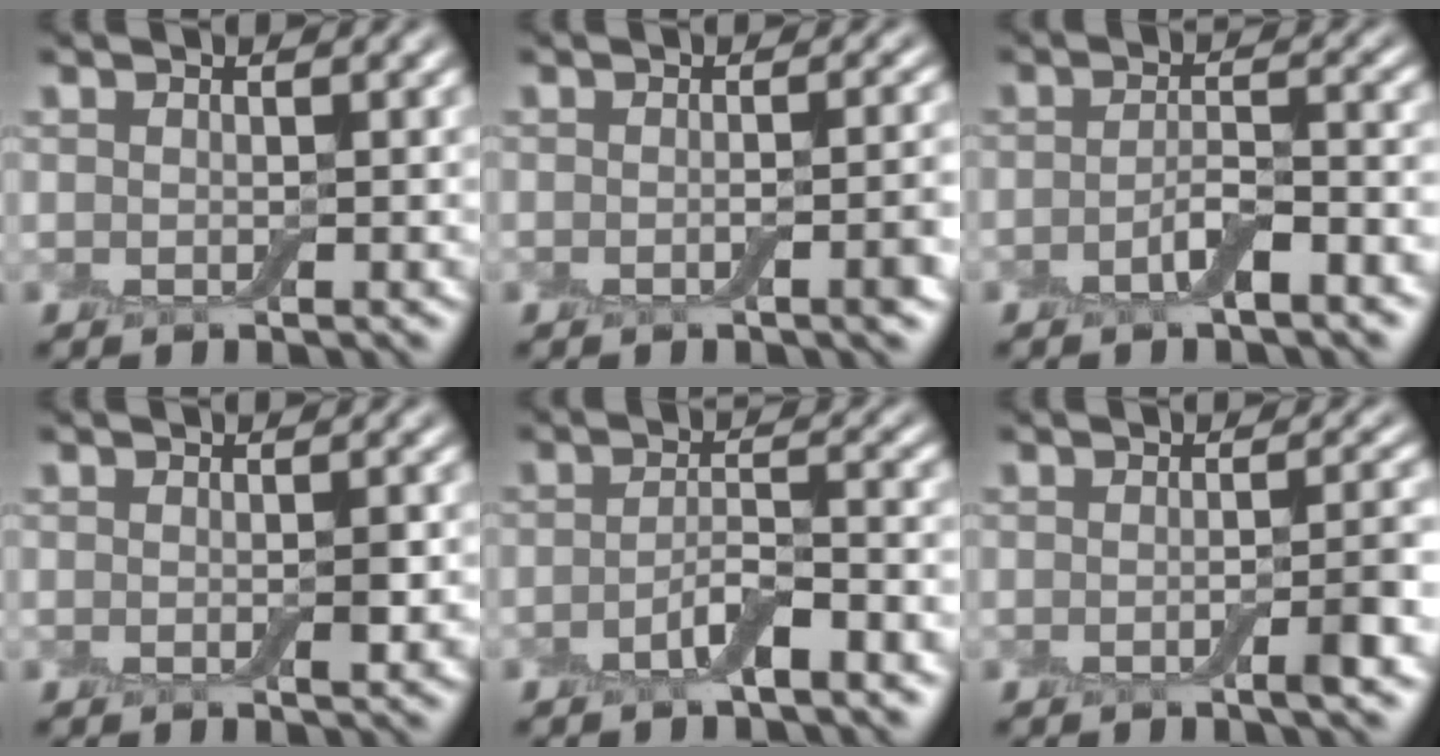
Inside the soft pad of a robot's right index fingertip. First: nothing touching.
{"total": 3.3, "force": [-1.0, 1.0, 3.0], "torque": [-0.031, 0.003, -0.016]}
{"total": 3.6, "force": [-1.8, 0.9, 3.0], "torque": [-0.056, 0.006, -0.037]}
{"total": 1.6, "force": [-0.2, 0.3, 1.5], "torque": [-0.025, -0.003, -0.005]}
{"total": 4.0, "force": [-2.1, 1.1, 3.2], "torque": [-0.061, 0.006, -0.044]}
{"total": 3.4, "force": [-1.1, 0.7, 3.2], "torque": [-0.043, 0.006, -0.024]}